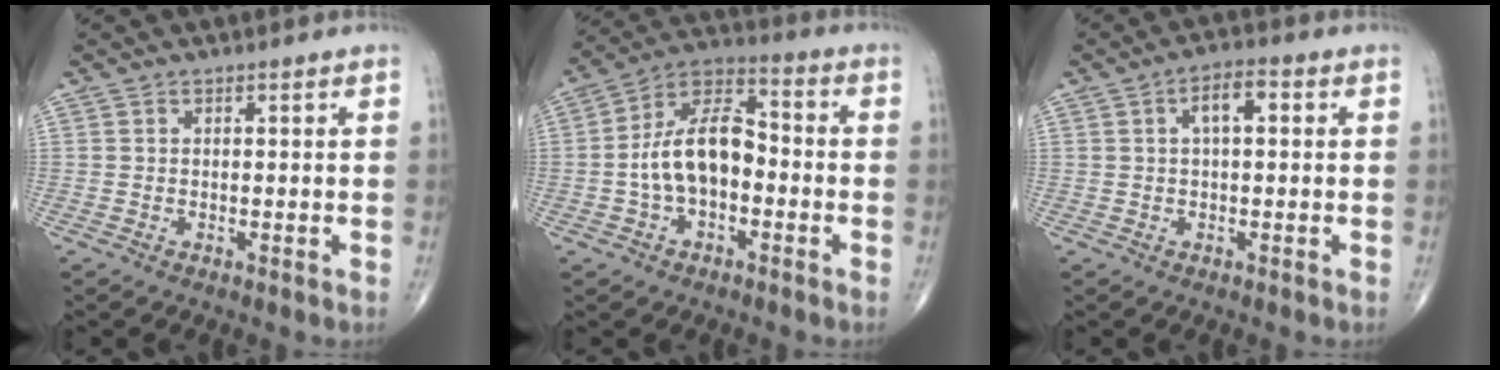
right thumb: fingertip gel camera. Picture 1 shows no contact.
{"total": 12.7, "force": [-1.8, 7.4, 10.2], "torque": [-0.174, 0.046, -0.043]}
{"total": 4.8, "force": [1.1, 2.1, 4.1], "torque": [-0.063, 0.012, 0.014]}